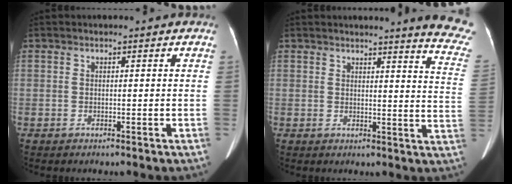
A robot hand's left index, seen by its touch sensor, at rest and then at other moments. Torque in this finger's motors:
{"motor_torque": [0.19, -0.39, 0.05, 0.01]}